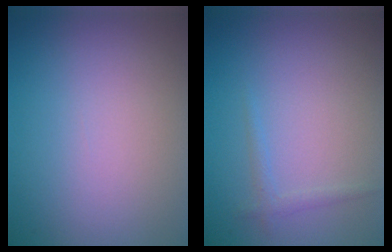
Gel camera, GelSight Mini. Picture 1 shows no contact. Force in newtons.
{"total": 0.9, "press": 0.9, "slide": 0.1}